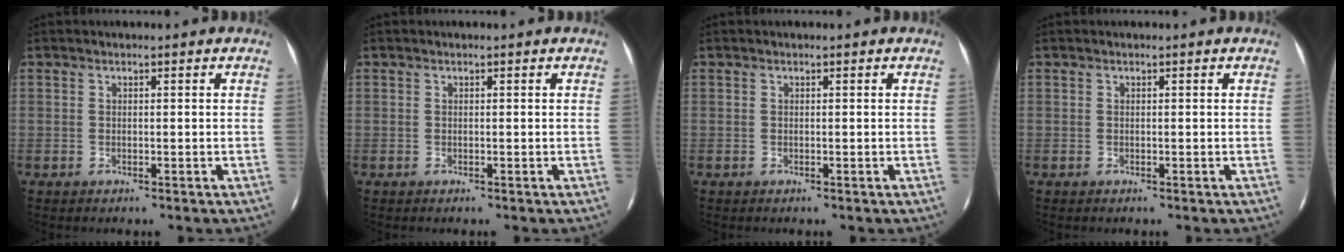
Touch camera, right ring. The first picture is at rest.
{"total": 0.0}
{"total": 0.0}
{"total": 0.0}